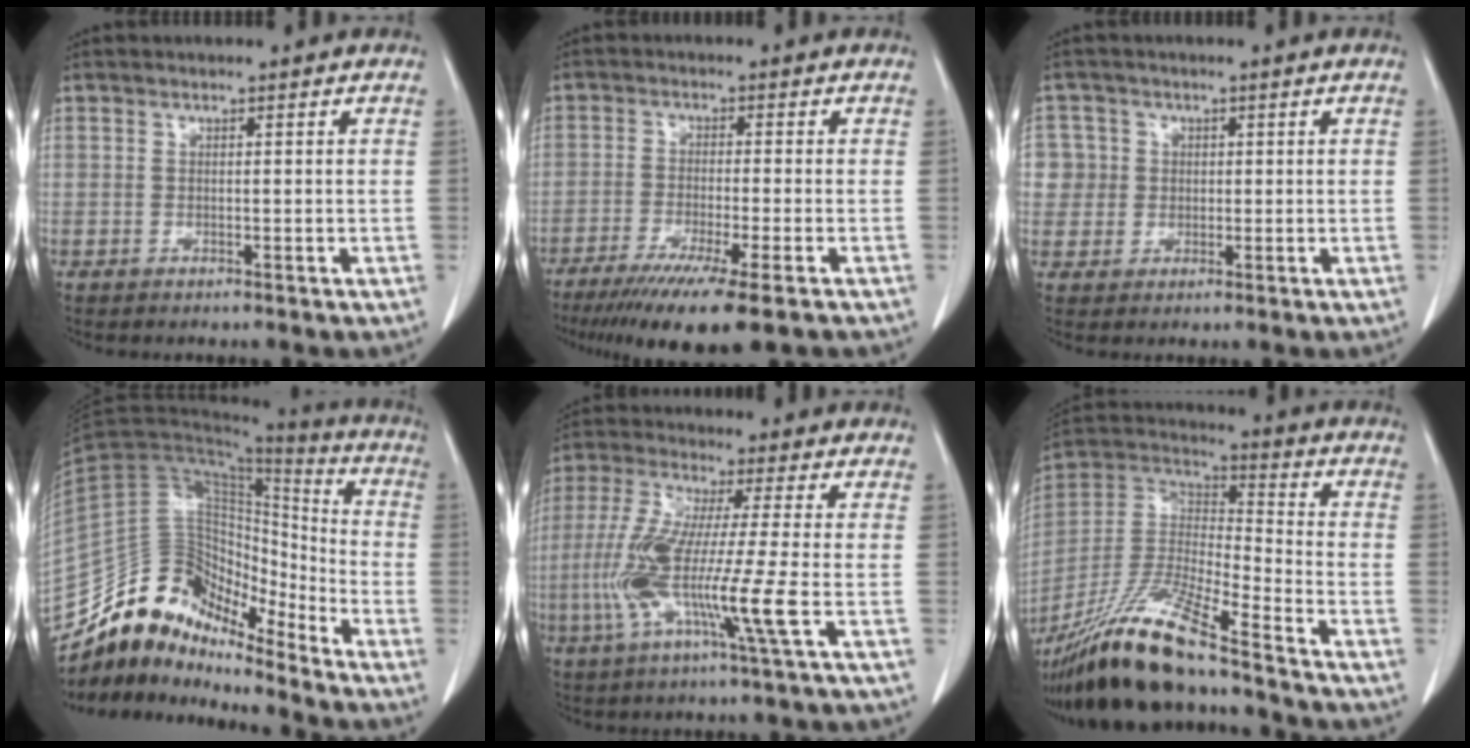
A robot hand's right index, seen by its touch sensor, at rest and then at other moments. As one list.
[{"total": 12.2, "force": [-8.5, 0.5, 8.8], "torque": [-0.140, -0.033, -0.132]}, {"total": 5.0, "force": [0.8, 5.0, 0.1], "torque": [0.010, 0.014, 0.016]}, {"total": 14.1, "force": [-12.8, 4.8, 3.7], "torque": [-0.050, 0.074, -0.231]}, {"total": 13.6, "force": [-3.2, -0.6, 13.2], "torque": [-0.274, -0.024, -0.071]}, {"total": 18.8, "force": [-15.0, 0.8, 11.3], "torque": [-0.256, -0.032, -0.285]}]